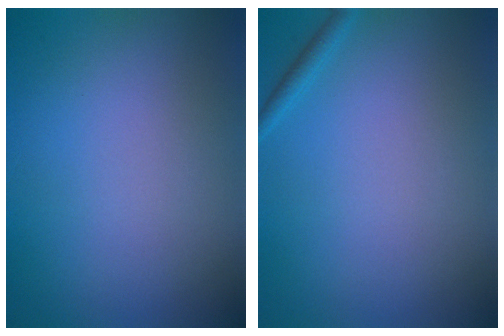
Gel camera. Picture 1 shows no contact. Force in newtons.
{"total": 0.9, "press": 0.9, "slide": 0.1}